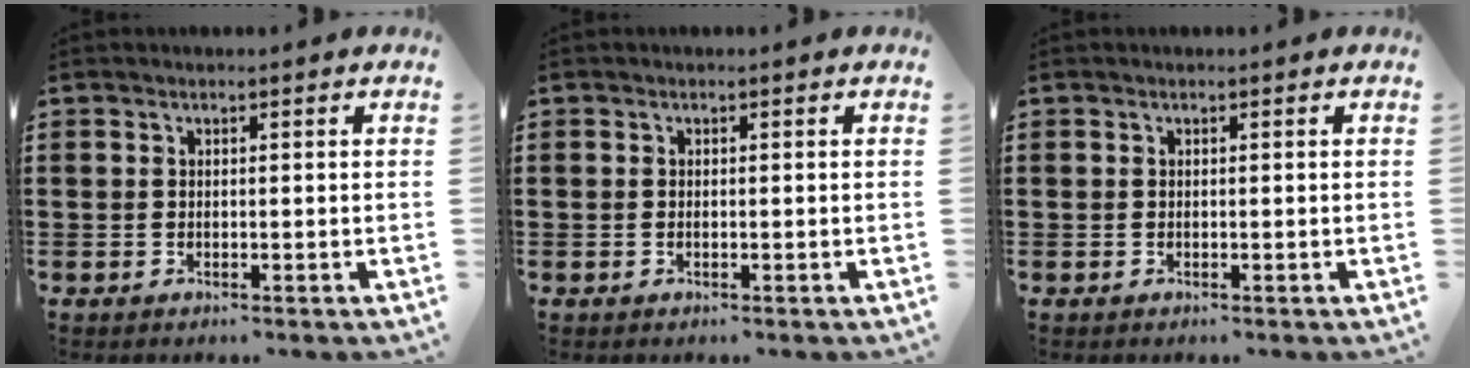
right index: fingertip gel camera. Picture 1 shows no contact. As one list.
[{"total": 0.0}, {"total": 0.0}]